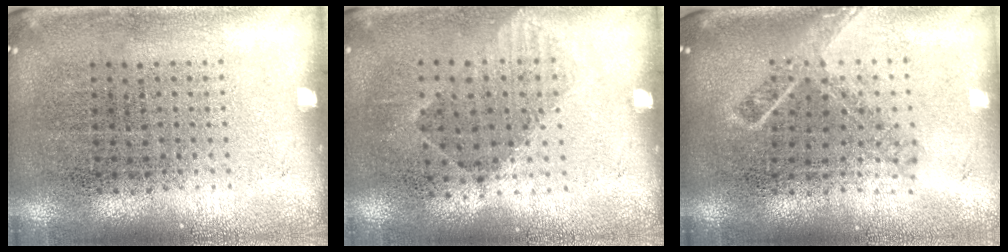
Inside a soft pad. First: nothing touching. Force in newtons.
{"total": 1.0, "press": 0.7, "slide": 0.6}
{"total": 1.8, "press": 1.3, "slide": 1.3}